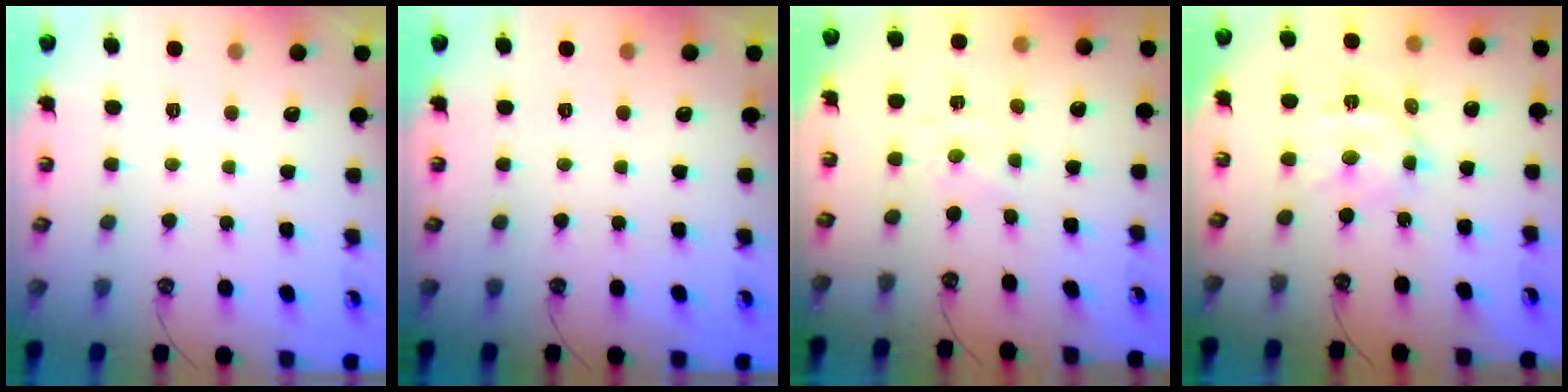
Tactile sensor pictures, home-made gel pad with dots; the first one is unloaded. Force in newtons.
{"total": 0.0}
{"total": 0.0}
{"total": 11.2, "press": 11.2, "slide": 0.8}